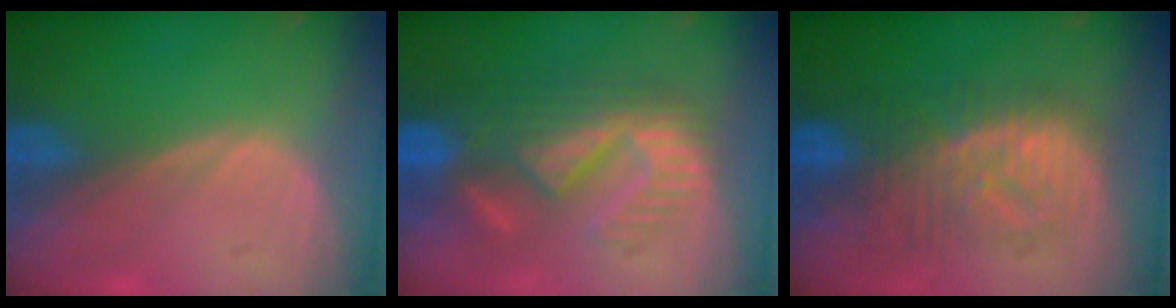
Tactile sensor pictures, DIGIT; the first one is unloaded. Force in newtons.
{"total": 9.0, "press": 8.7, "slide": 2.2}
{"total": 8.5, "press": 8.5, "slide": 0.2}